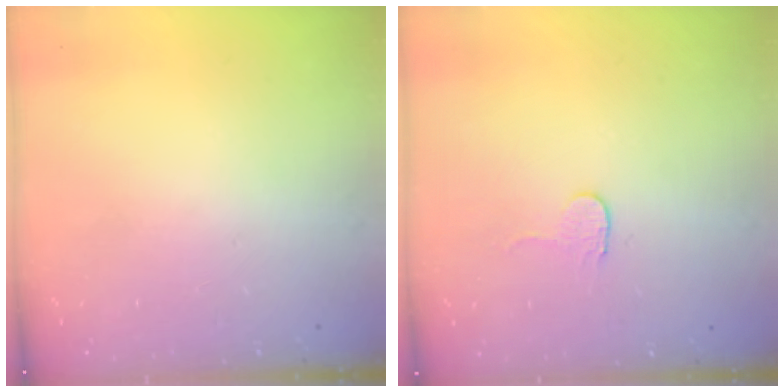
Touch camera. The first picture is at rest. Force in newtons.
{"total": 2.7, "press": 2.7, "slide": 0.2}